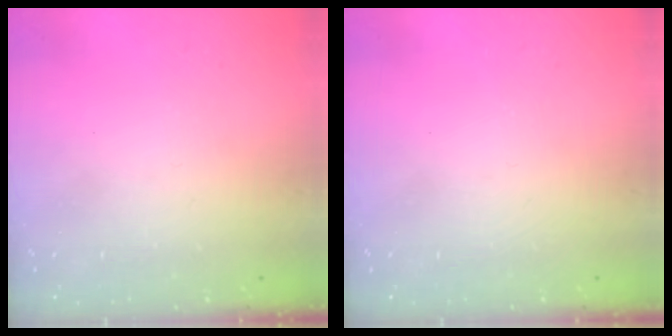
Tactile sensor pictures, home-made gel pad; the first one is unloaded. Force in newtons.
{"total": 0.0}